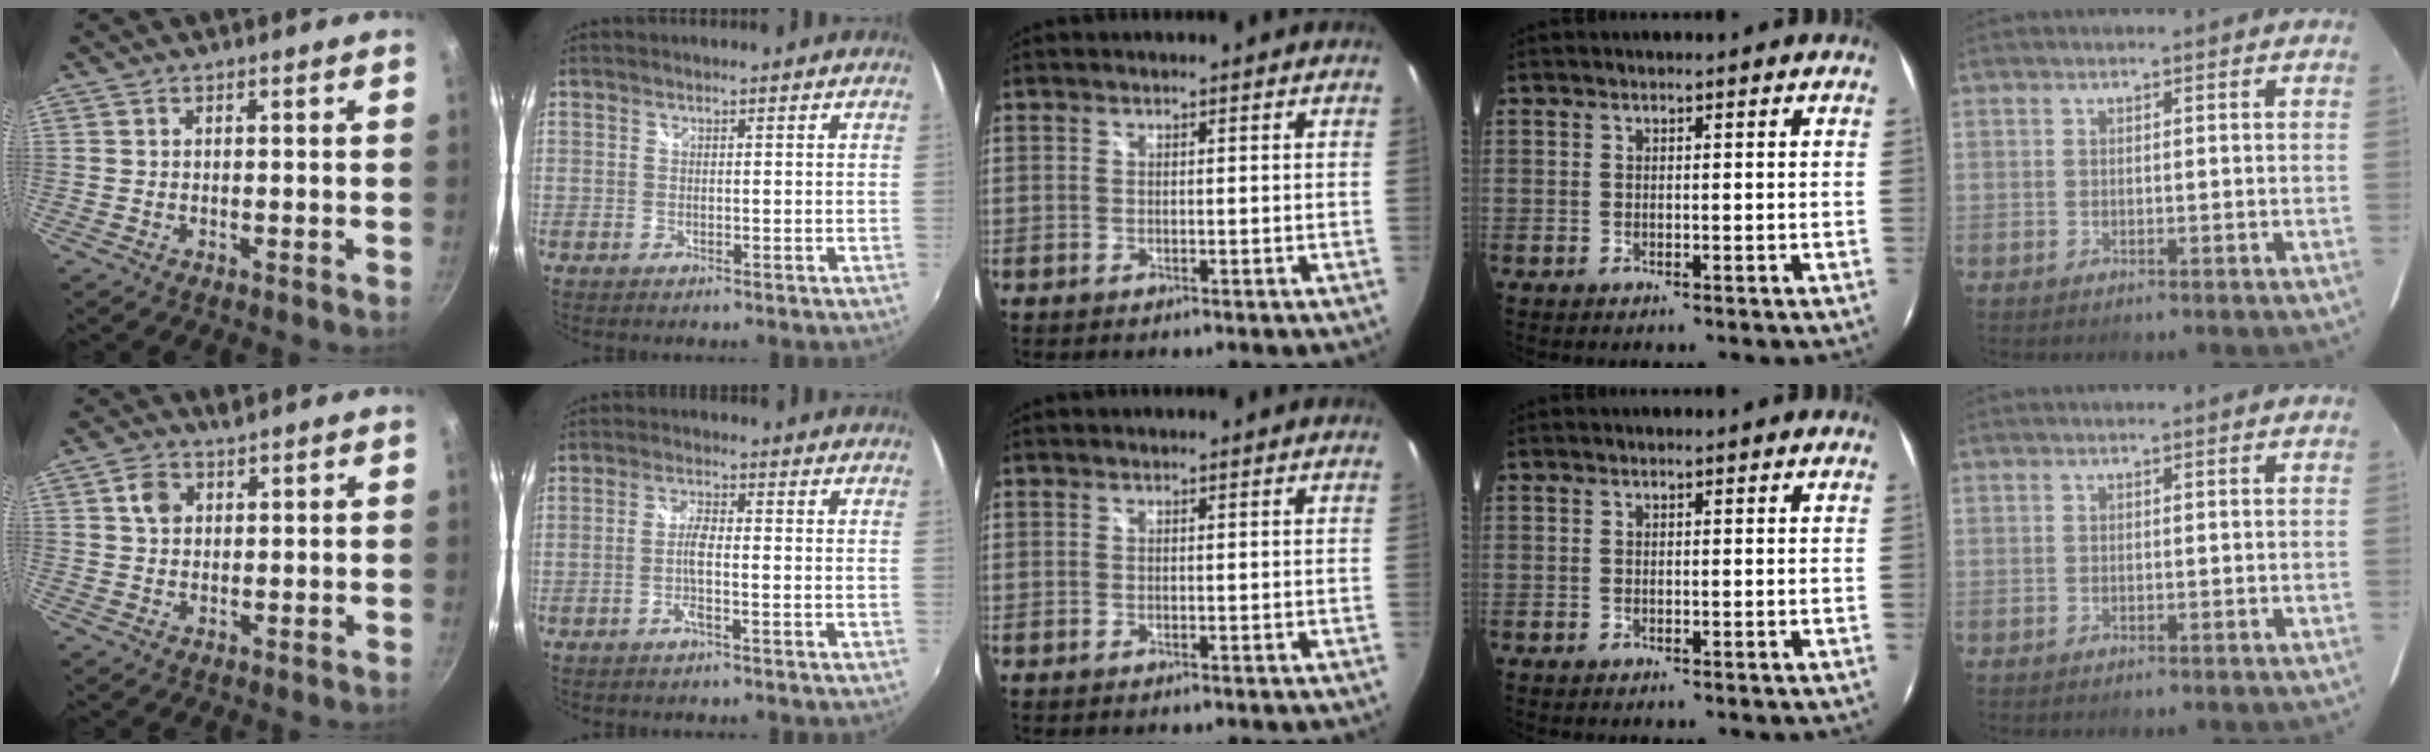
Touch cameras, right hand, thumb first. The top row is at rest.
{"thumb": {"total": 3.4, "force": [1.5, 2.3, 1.9], "torque": [-0.030, 0.000, 0.029]}, "index": {"total": 3.7, "force": [-1.3, 0.4, 3.5], "torque": [-0.074, 0.000, -0.027]}}